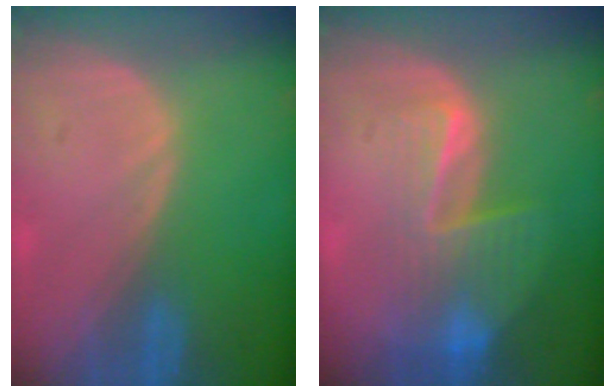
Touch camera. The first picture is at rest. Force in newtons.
{"total": 7.8, "press": 6.9, "slide": 3.7}